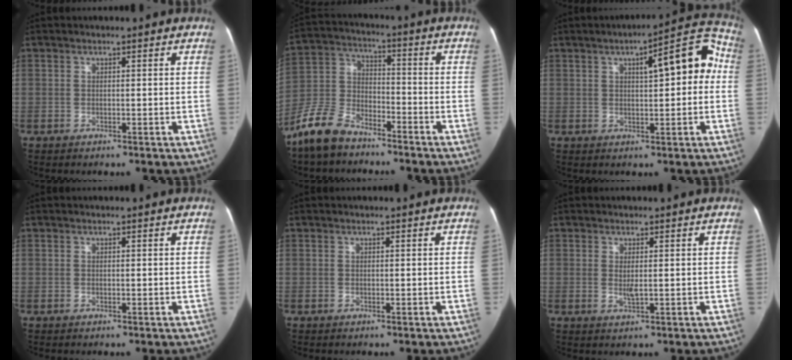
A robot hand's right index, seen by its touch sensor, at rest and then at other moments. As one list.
[{"total": 10.7, "force": [-8.4, 5.1, 4.2], "torque": [-0.108, 0.007, -0.167]}, {"total": 11.3, "force": [2.0, 3.3, 10.6], "torque": [-0.130, 0.045, 0.023]}, {"total": 0.0}, {"total": 0.0}, {"total": 2.0, "force": [0.0, 0.6, 1.8], "torque": [-0.036, -0.004, 0.003]}]